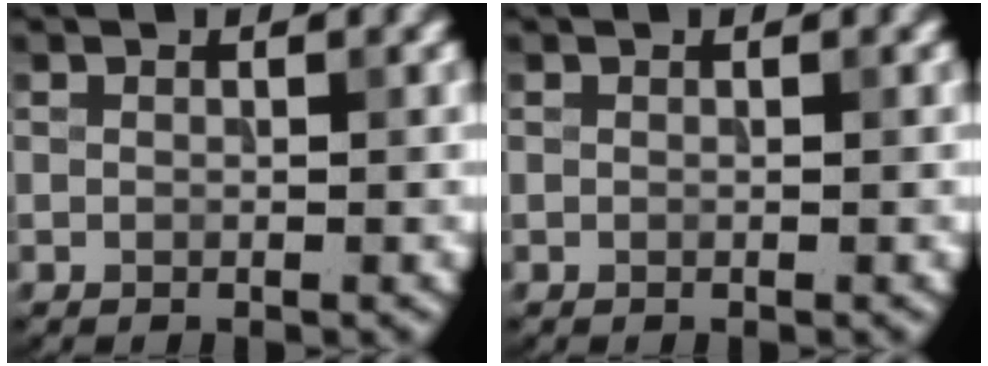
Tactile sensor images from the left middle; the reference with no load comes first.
{"total": 0.0}